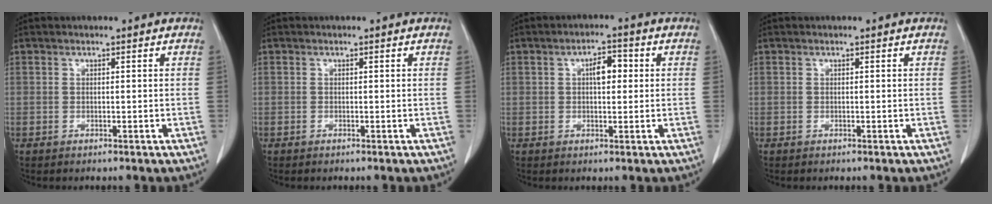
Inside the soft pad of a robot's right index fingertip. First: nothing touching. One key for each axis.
{"total": 0.0}
{"total": 3.9, "fx": 0.8, "fy": 1.7, "fz": 3.4, "tx": -0.053, "ty": 0.011, "tz": 0.010}
{"total": 0.0}